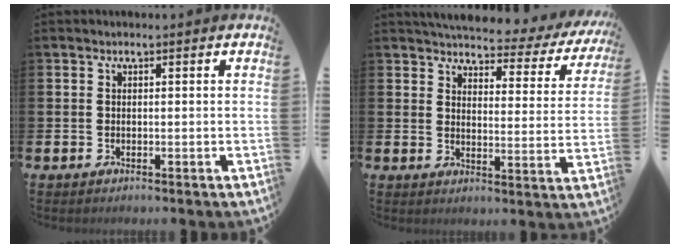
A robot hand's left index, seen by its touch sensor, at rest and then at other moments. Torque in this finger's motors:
{"motor_torque": [1.08, -1.06, 0.48, 0.11]}